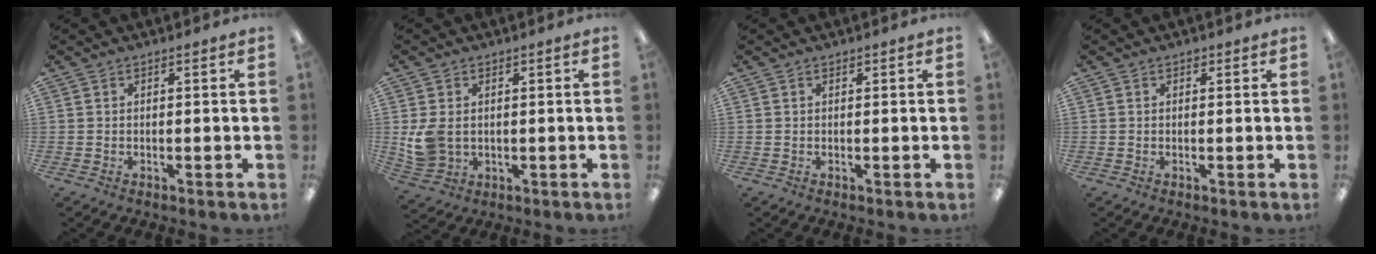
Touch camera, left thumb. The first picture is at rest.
{"total": 6.4, "force": [0.7, 5.1, 3.9], "torque": [-0.082, 0.004, 0.015]}
{"total": 0.0}
{"total": 0.5, "force": [0.3, 0.4, 0.1], "torque": [-0.003, 0.003, 0.005]}